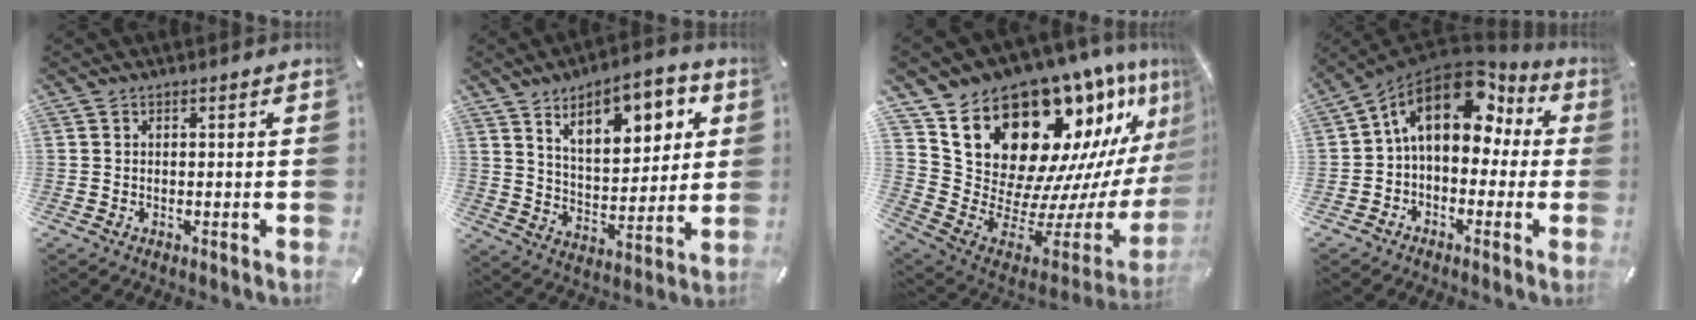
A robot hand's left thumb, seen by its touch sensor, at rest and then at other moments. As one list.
[{"total": 11.2, "force": [7.0, 5.8, 6.4], "torque": [-0.085, -0.036, 0.118]}, {"total": 23.9, "force": [16.5, 12.7, 11.7], "torque": [-0.151, -0.169, 0.323]}, {"total": 16.0, "force": [5.2, 10.3, 11.1], "torque": [-0.178, -0.016, 0.088]}]